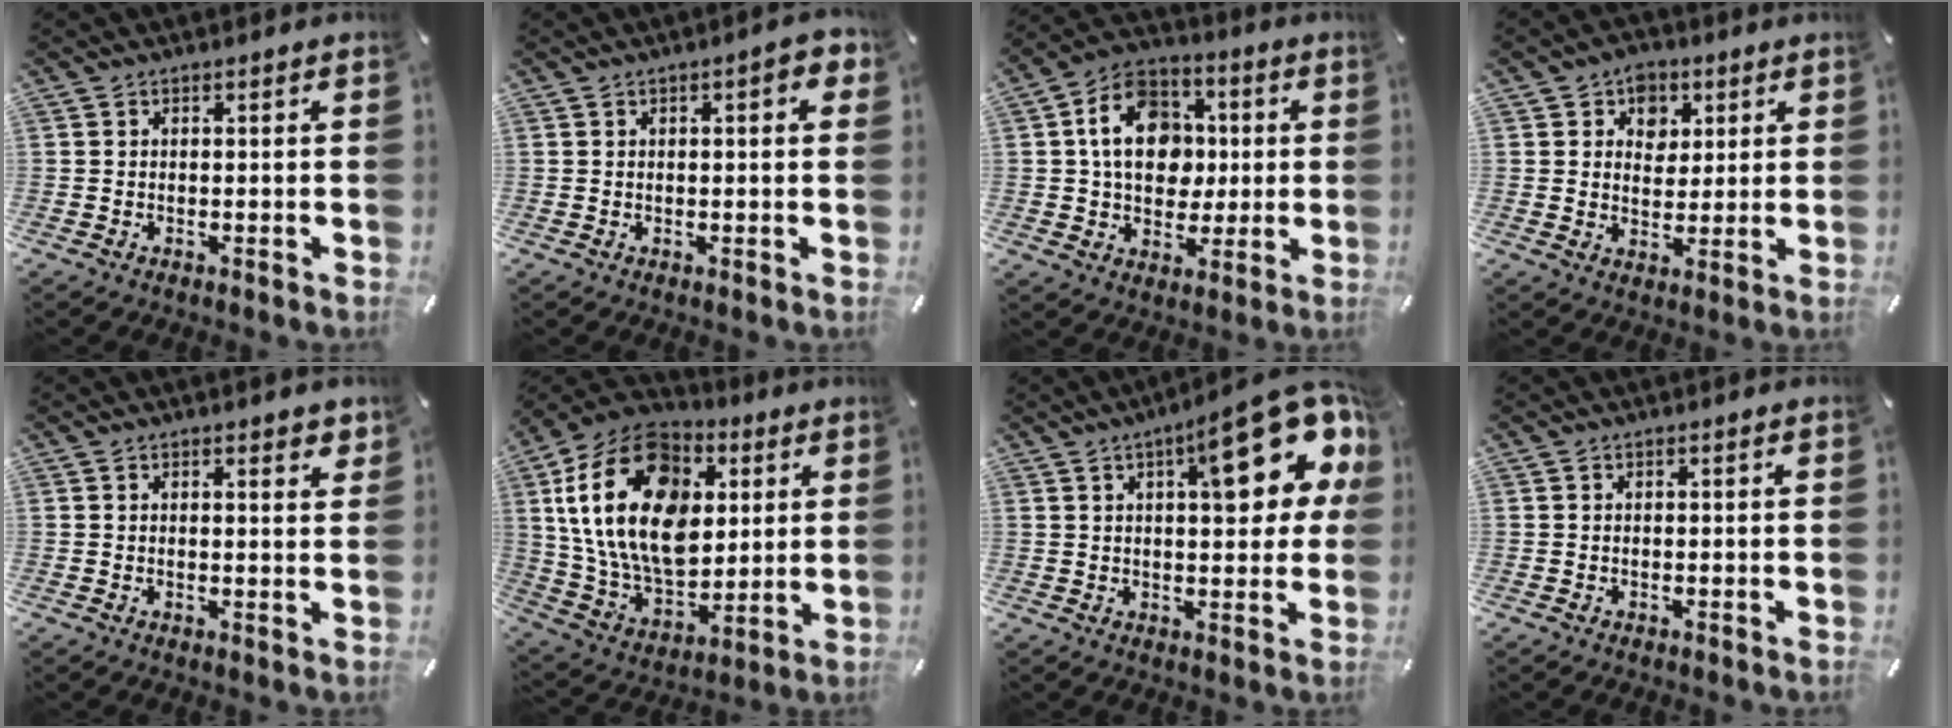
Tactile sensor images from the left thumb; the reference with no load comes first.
{"total": 4.1, "force": [1.0, 1.2, 3.8], "torque": [-0.048, -0.002, 0.011]}
{"total": 15.3, "force": [1.4, 12.3, 9.0], "torque": [-0.150, 0.016, 0.027]}
{"total": 6.1, "force": [2.2, 5.3, 2.2], "torque": [-0.019, -0.007, 0.035]}
{"total": 1.9, "force": [1.4, 0.5, 1.1], "torque": [-0.017, -0.003, 0.025]}
{"total": 24.4, "force": [5.1, 17.3, 16.4], "torque": [-0.333, -0.014, 0.091]}
{"total": 20.5, "force": [8.7, 7.4, 17.0], "torque": [-0.215, -0.046, 0.130]}
{"total": 0.0}